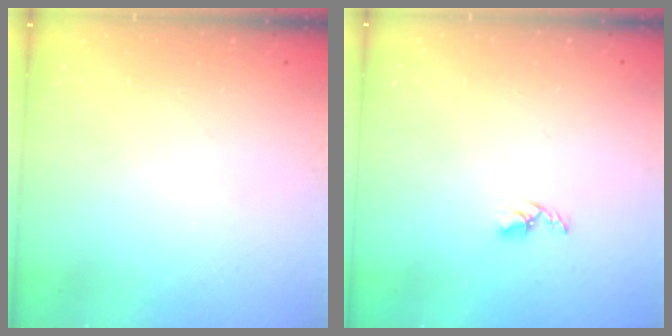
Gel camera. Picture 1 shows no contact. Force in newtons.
{"total": 2.7, "press": 2.7, "slide": 0.5}